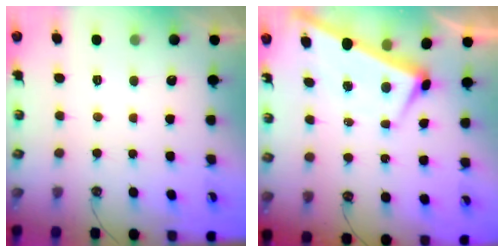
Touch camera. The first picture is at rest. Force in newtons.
{"total": 2.8, "press": 2.8, "slide": 0.6}